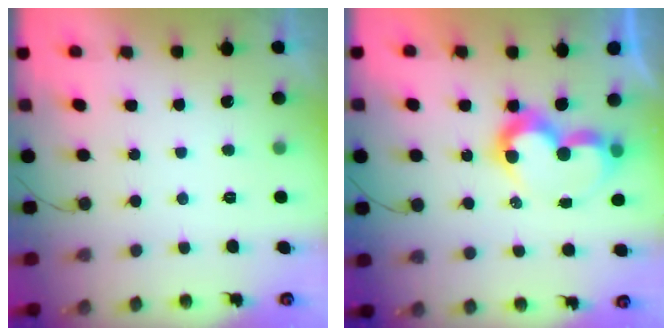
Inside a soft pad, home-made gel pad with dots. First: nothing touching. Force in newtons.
{"total": 9.4, "press": 9.4, "slide": 0.8}